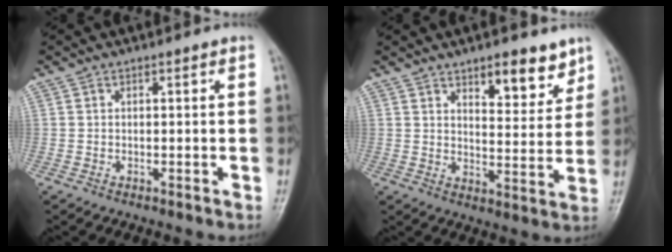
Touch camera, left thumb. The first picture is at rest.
{"total": 9.0, "force": [6.0, 3.5, 5.7], "torque": [-0.054, -0.042, 0.090]}